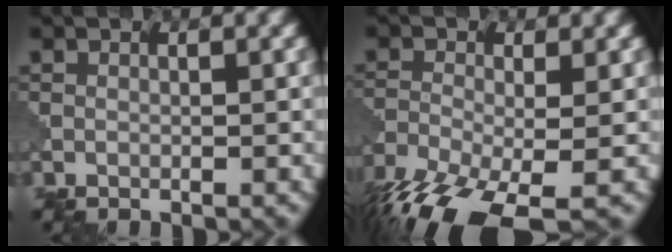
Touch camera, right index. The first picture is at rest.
{"total": 10.0, "force": [-6.6, 3.5, 6.6], "torque": [-0.150, -0.023, -0.122]}